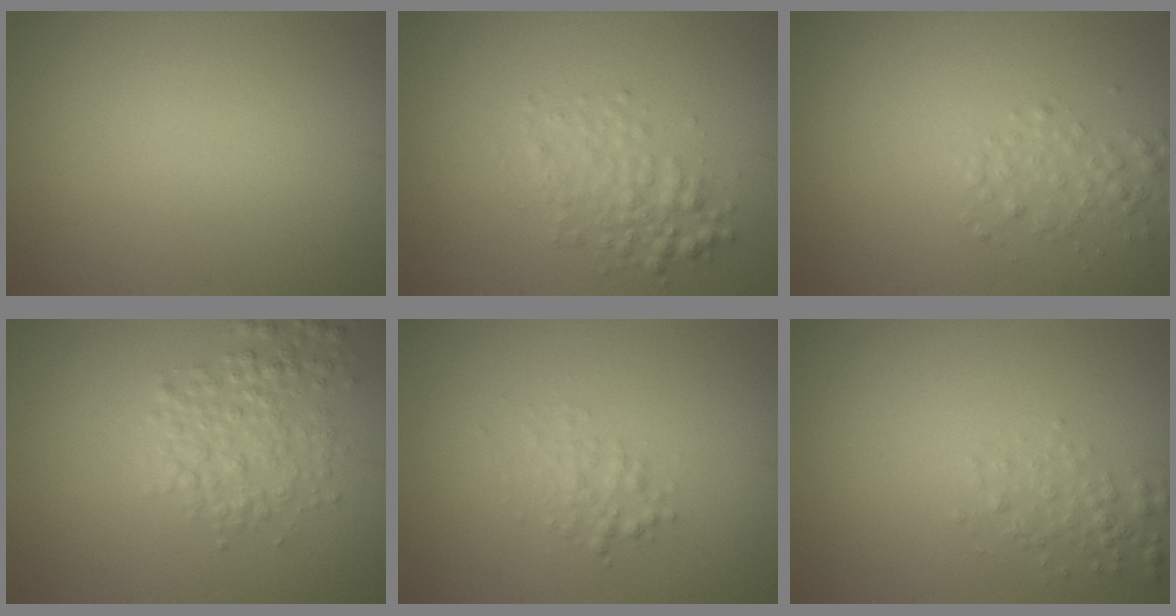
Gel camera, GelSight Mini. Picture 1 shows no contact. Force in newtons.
{"total": 2.6, "press": 2.6, "slide": 0.1}
{"total": 1.9, "press": 1.9, "slide": 0.1}
{"total": 3.1, "press": 3.1, "slide": 0.1}
{"total": 1.5, "press": 1.5, "slide": 0.0}
{"total": 1.5, "press": 1.5, "slide": 0.0}